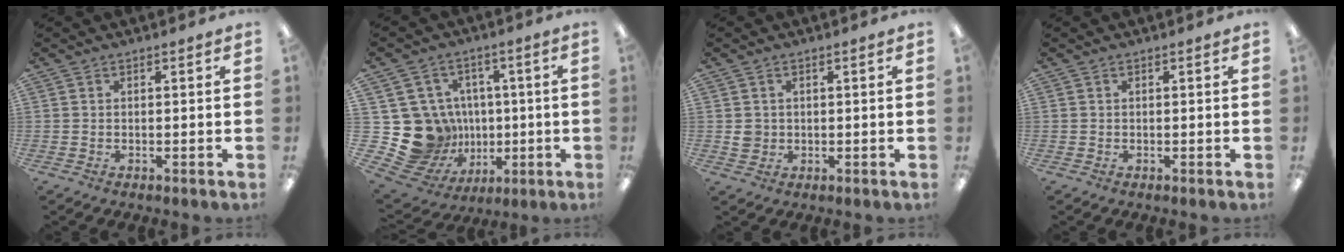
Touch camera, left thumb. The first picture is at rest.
{"total": 17.7, "force": [-1.5, 16.5, 6.1], "torque": [-0.152, -0.002, 0.016]}
{"total": 2.7, "force": [0.4, 2.5, 0.9], "torque": [-0.010, 0.001, 0.005]}
{"total": 0.0}